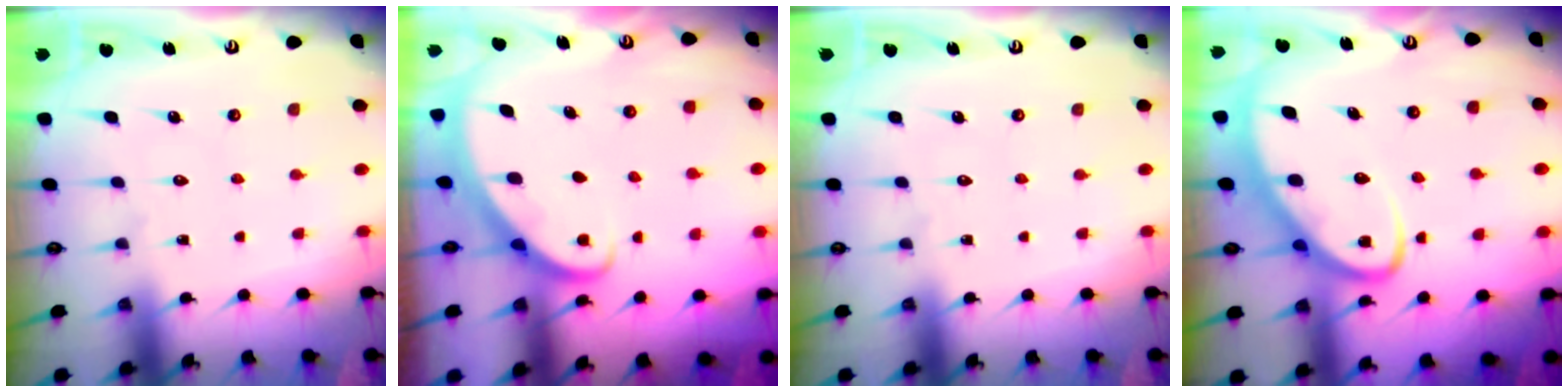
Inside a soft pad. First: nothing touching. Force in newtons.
{"total": 2.9, "press": 2.9, "slide": 0.2}
{"total": 0.0}
{"total": 5.8, "press": 5.7, "slide": 0.7}